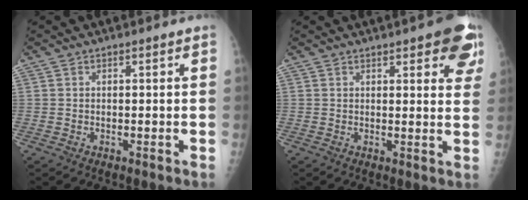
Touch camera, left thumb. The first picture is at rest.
{"total": 10.3, "force": [6.0, 3.4, 7.6], "torque": [-0.057, -0.019, 0.063]}